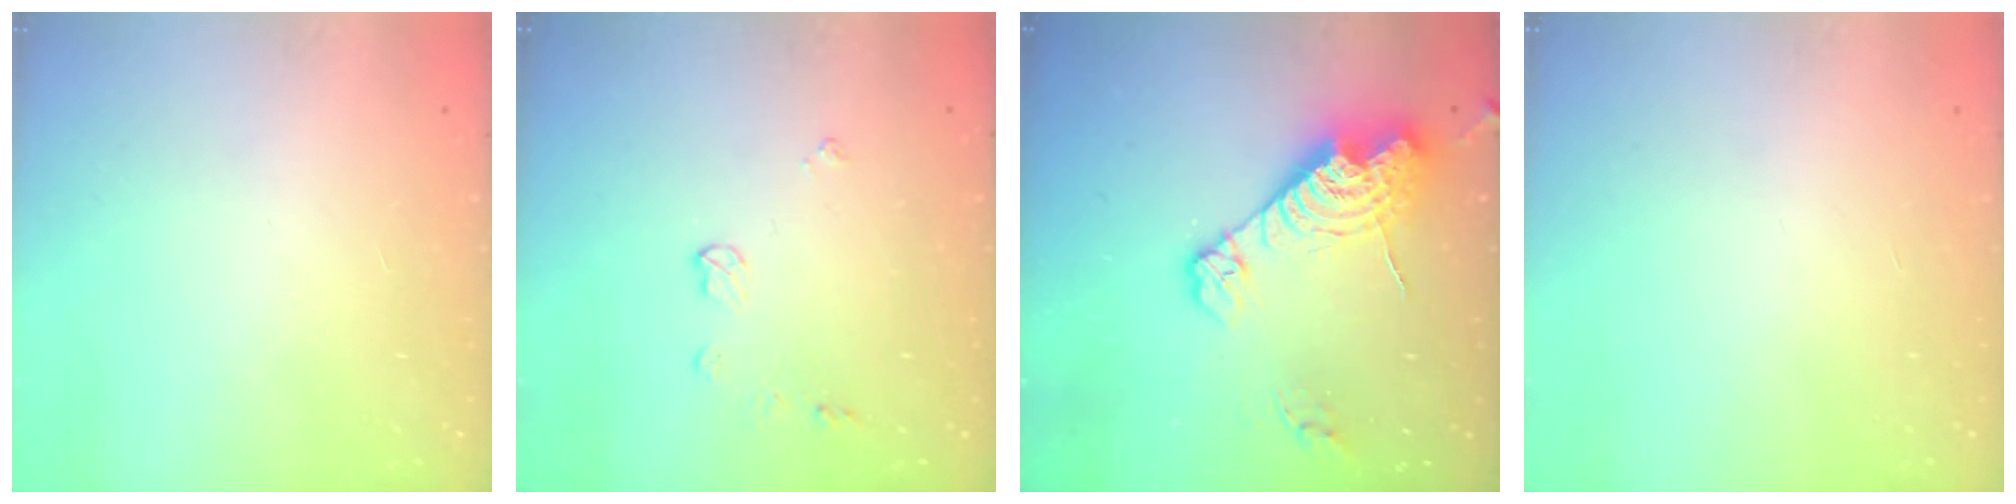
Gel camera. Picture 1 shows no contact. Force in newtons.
{"total": 5.9, "press": 5.8, "slide": 0.7}
{"total": 16.2, "press": 16.1, "slide": 1.3}
{"total": 0.0}